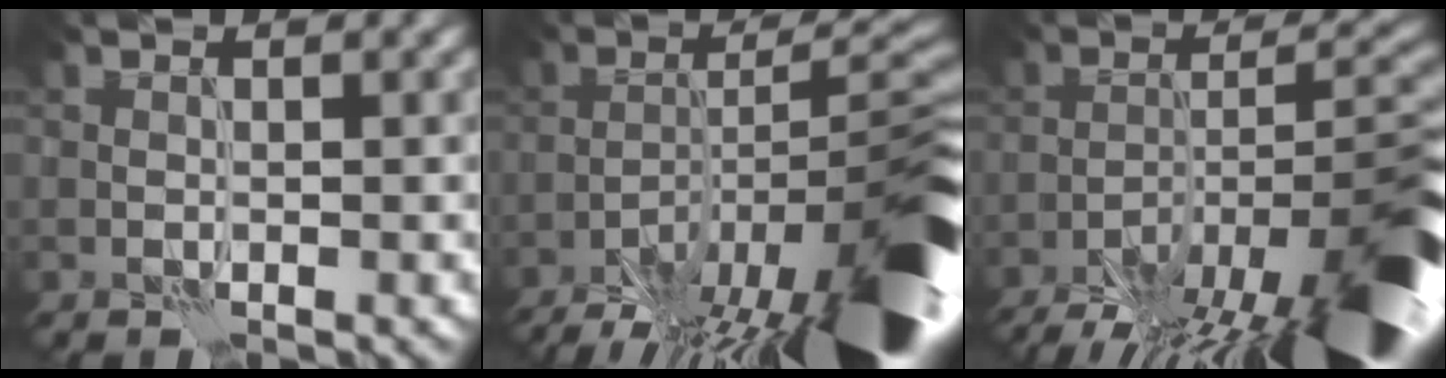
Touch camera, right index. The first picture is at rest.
{"total": 15.7, "force": [-10.3, 4.0, 11.1], "torque": [-0.171, -0.006, -0.165]}
{"total": 13.9, "force": [-9.4, 3.7, 9.5], "torque": [-0.161, 0.004, -0.149]}